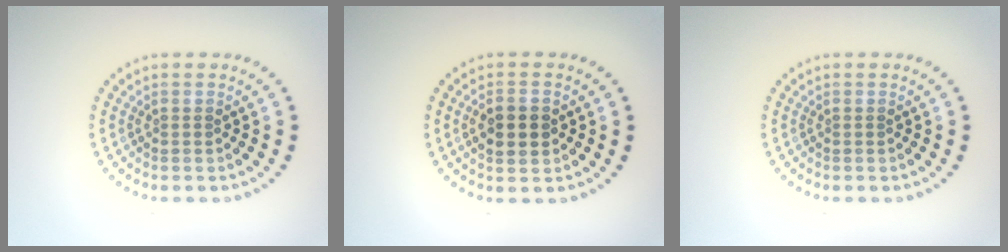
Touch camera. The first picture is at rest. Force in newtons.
{"total": 2.9, "press": 2.9, "slide": 0.2}
{"total": 0.0}